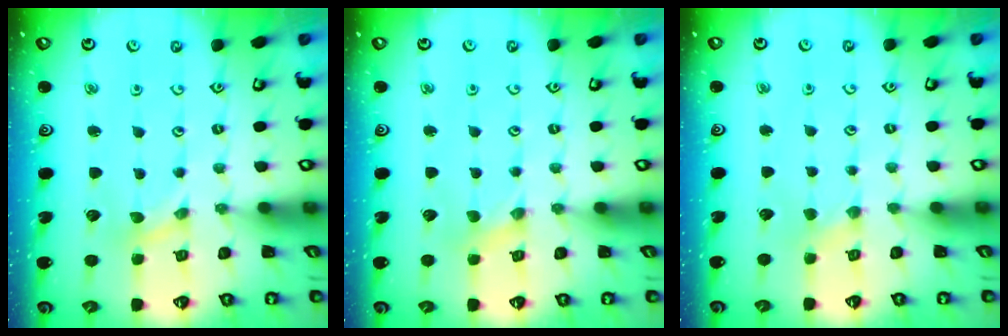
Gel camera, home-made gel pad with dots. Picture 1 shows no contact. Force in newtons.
{"total": 0.0}
{"total": 0.8, "press": 0.8, "slide": 0.3}